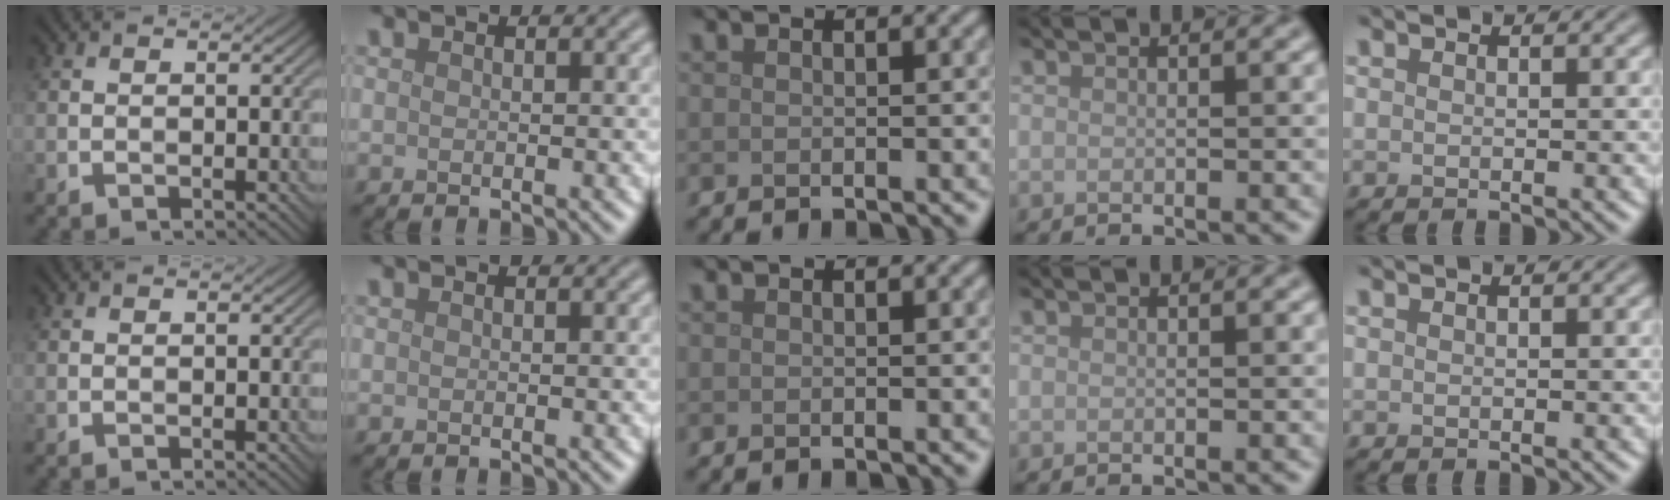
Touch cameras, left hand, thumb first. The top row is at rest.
{}